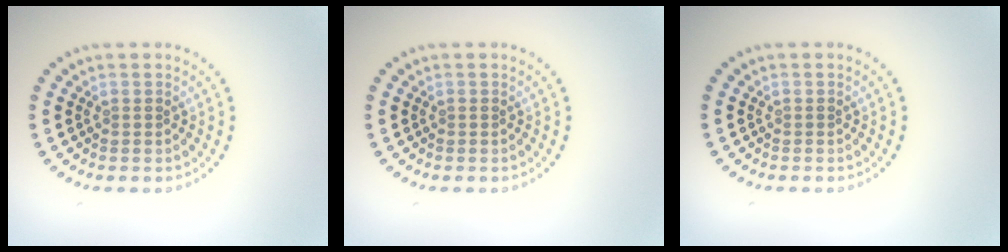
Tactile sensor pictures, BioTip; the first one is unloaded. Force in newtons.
{"total": 0.0}
{"total": 0.0}